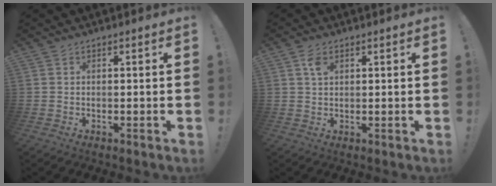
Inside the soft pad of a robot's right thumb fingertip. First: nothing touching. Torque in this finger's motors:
{"motor_torque": [0.17, 0.13, 0.10, -0.09, 0.00]}